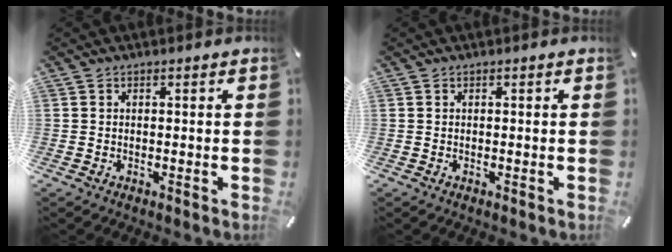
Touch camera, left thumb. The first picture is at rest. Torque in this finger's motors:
{"motor_torque": [0.00, 0.00, 0.00, 0.00, 0.00]}